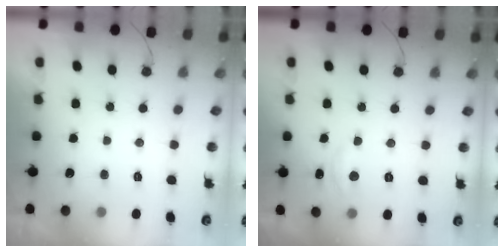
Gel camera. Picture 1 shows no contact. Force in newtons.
{"total": 3.8, "press": 3.8, "slide": 0.4}